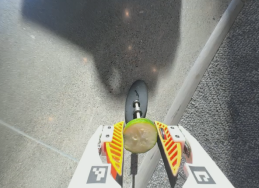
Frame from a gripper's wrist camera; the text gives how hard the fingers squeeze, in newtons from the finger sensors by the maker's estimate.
{"total": 11.5, "left": 11.9, "right": 11.2}